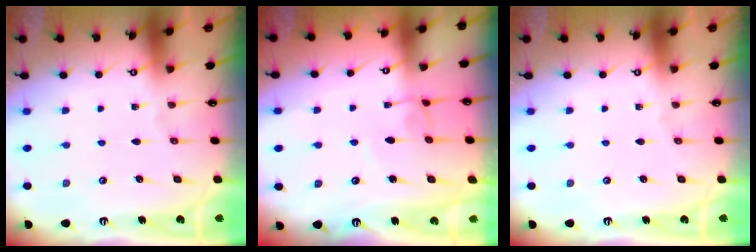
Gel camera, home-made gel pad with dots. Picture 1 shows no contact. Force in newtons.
{"total": 0.7, "press": 0.6, "slide": 0.4}
{"total": 0.0}